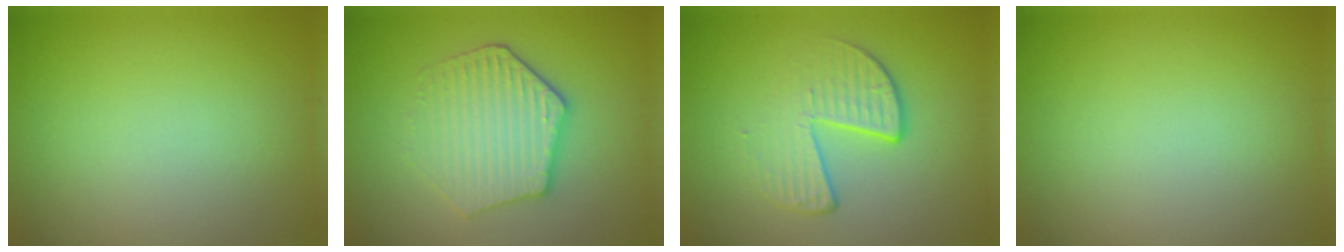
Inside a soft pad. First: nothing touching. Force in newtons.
{"total": 4.4, "press": 4.0, "slide": 1.8}
{"total": 4.1, "press": 2.6, "slide": 3.2}
{"total": 0.0}